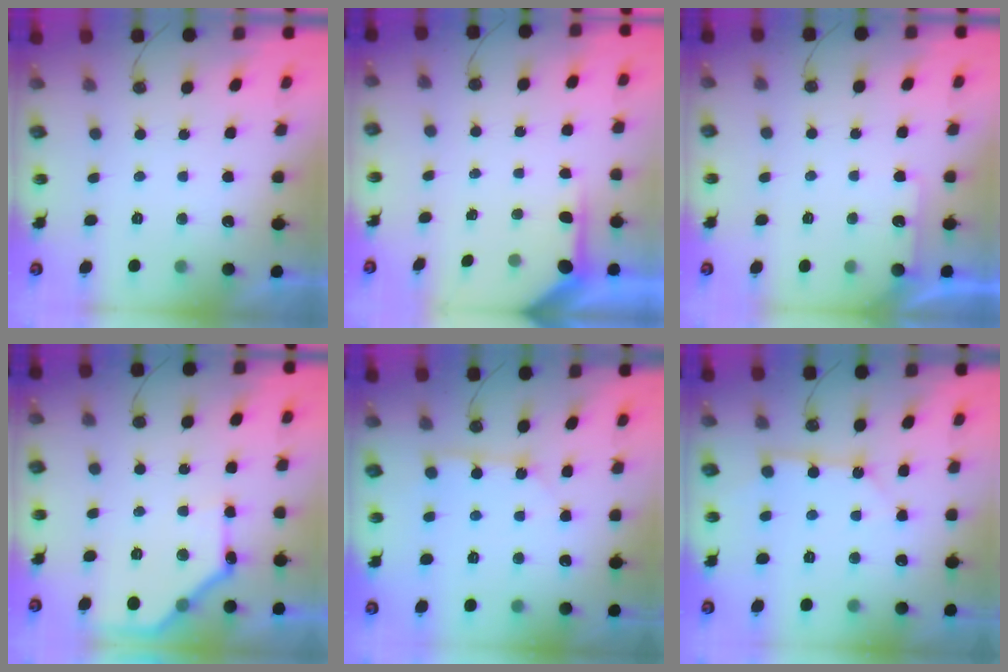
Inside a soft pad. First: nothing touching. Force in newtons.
{"total": 5.1, "press": 5.1, "slide": 0.3}
{"total": 4.2, "press": 4.1, "slide": 0.6}
{"total": 15.7, "press": 15.7, "slide": 0.3}
{"total": 2.6, "press": 2.6, "slide": 0.0}
{"total": 2.8, "press": 2.8, "slide": 0.1}